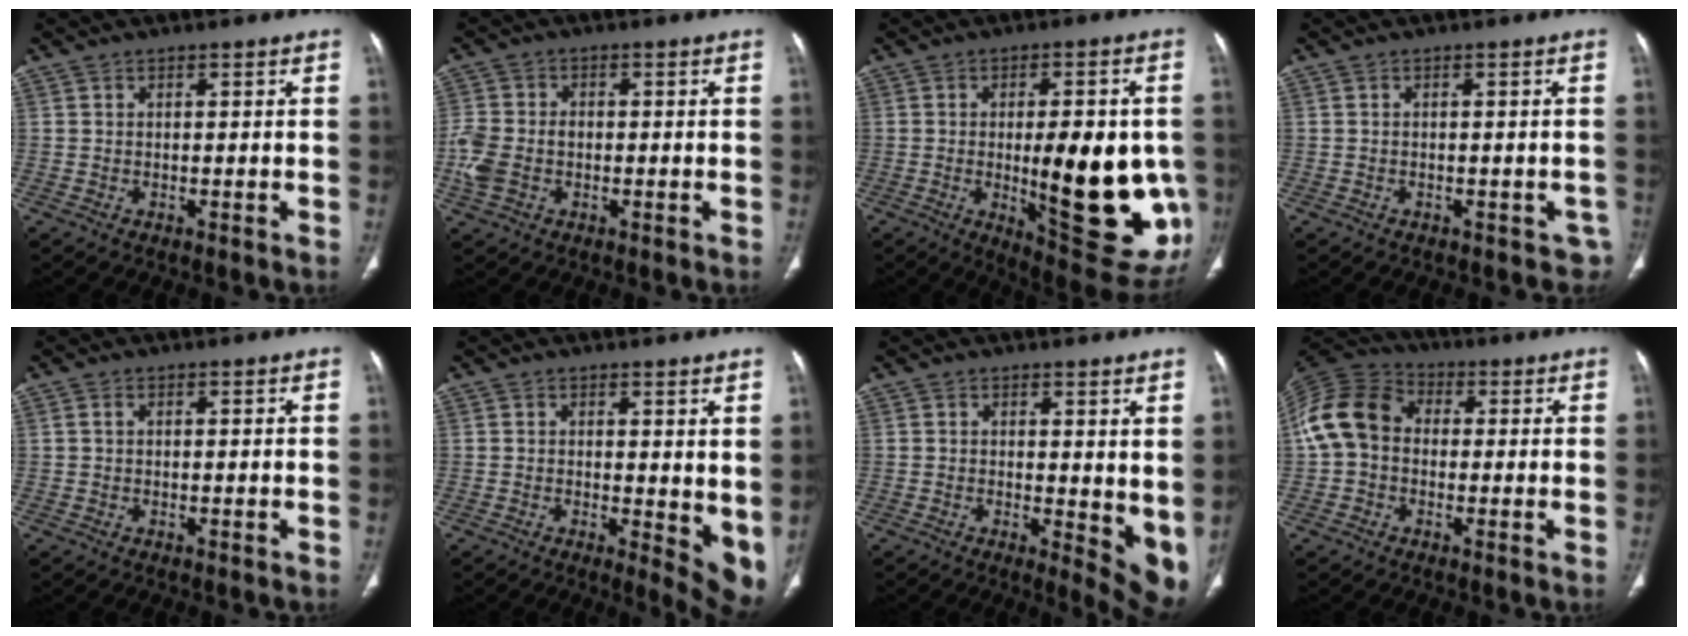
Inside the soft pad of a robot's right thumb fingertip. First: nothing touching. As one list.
[{"total": 6.8, "force": [-1.4, 5.0, 4.3], "torque": [-0.106, 0.015, -0.027]}, {"total": 23.7, "force": [-2.8, 8.2, 22.1], "torque": [-0.250, -0.023, -0.015]}, {"total": 3.4, "force": [-2.1, 2.3, 1.3], "torque": [0.006, 0.007, -0.026]}, {"total": 0.7, "force": [0.1, 0.5, 0.5], "torque": [-0.011, 0.003, 0.001]}, {"total": 7.9, "force": [0.7, 3.2, 7.2], "torque": [-0.081, -0.020, 0.013]}, {"total": 8.5, "force": [0.7, 3.5, 7.7], "torque": [-0.085, -0.021, 0.014]}, {"total": 11.4, "force": [0.1, 9.1, 6.9], "torque": [-0.134, 0.034, -0.013]}]